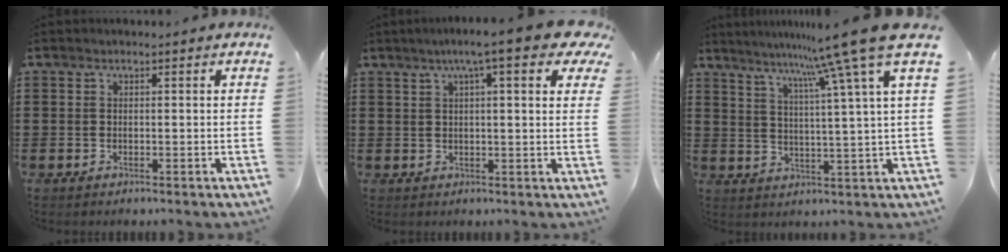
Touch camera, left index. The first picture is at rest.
{"total": 8.4, "force": [5.0, 0.8, 6.7], "torque": [-0.116, -0.002, 0.081]}
{"total": 10.6, "force": [7.6, -2.4, 7.0], "torque": [-0.146, -0.044, 0.111]}